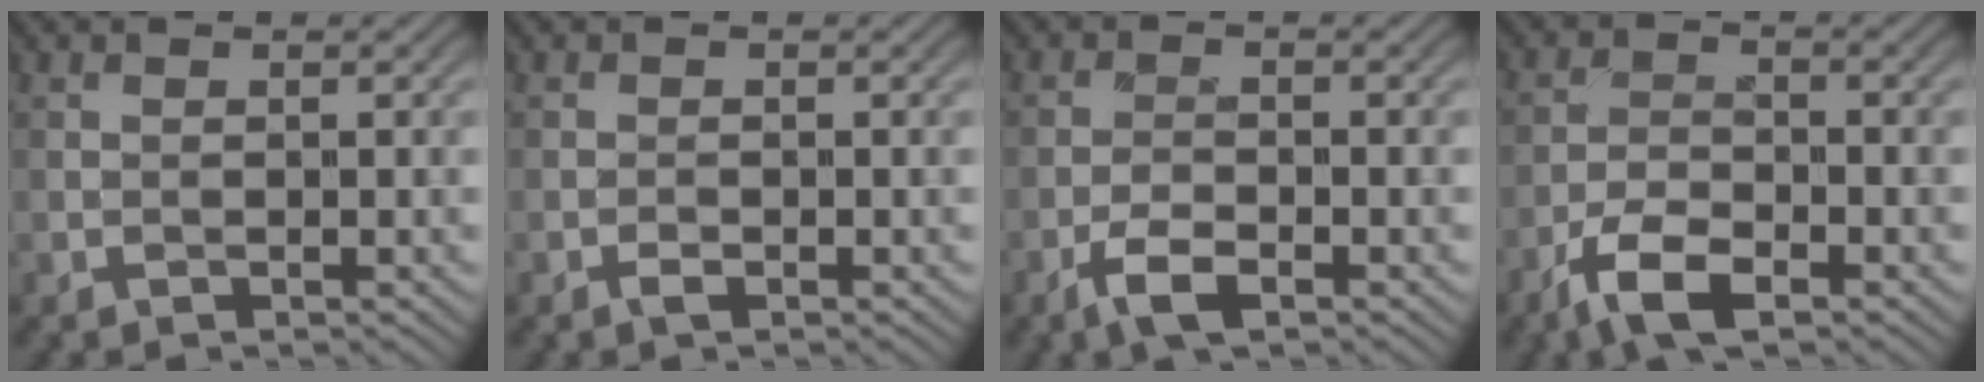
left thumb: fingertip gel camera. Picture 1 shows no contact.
{"total": 0.7, "force": [-0.5, 0.3, 0.5], "torque": [-0.011, 0.000, -0.012]}
{"total": 3.6, "force": [-2.2, 1.3, 2.5], "torque": [-0.052, -0.002, -0.050]}
{"total": 5.8, "force": [-3.7, 2.1, 3.9], "torque": [-0.080, -0.001, -0.078]}